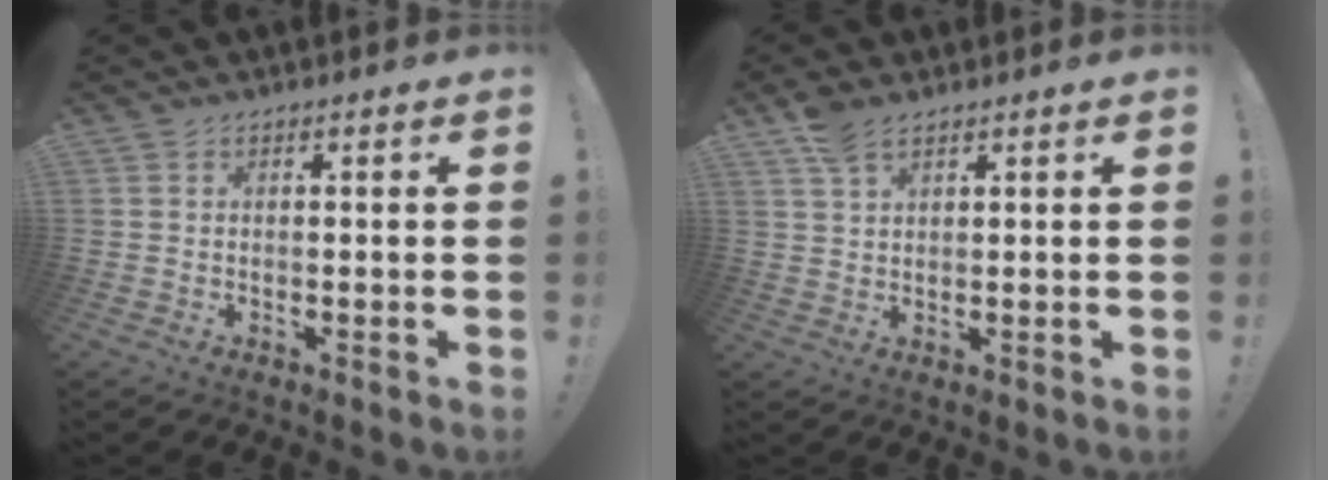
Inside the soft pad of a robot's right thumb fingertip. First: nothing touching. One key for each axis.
{"total": 5.7, "fx": 4.0, "fy": 2.4, "fz": 3.3, "tx": -0.055, "ty": -0.017, "tz": 0.076}